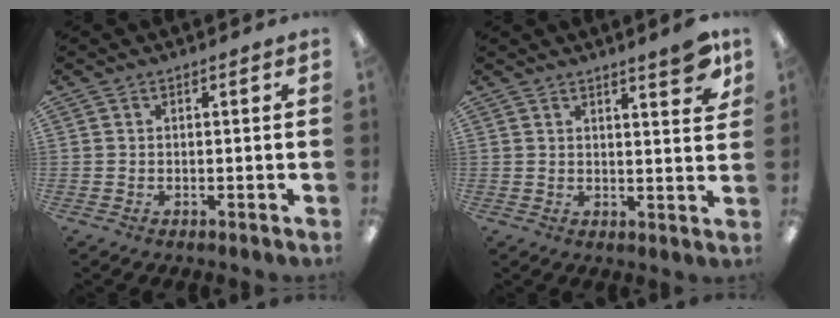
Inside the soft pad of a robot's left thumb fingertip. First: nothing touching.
{"total": 6.3, "force": [4.5, 1.1, 4.3], "torque": [-0.046, -0.029, 0.070]}